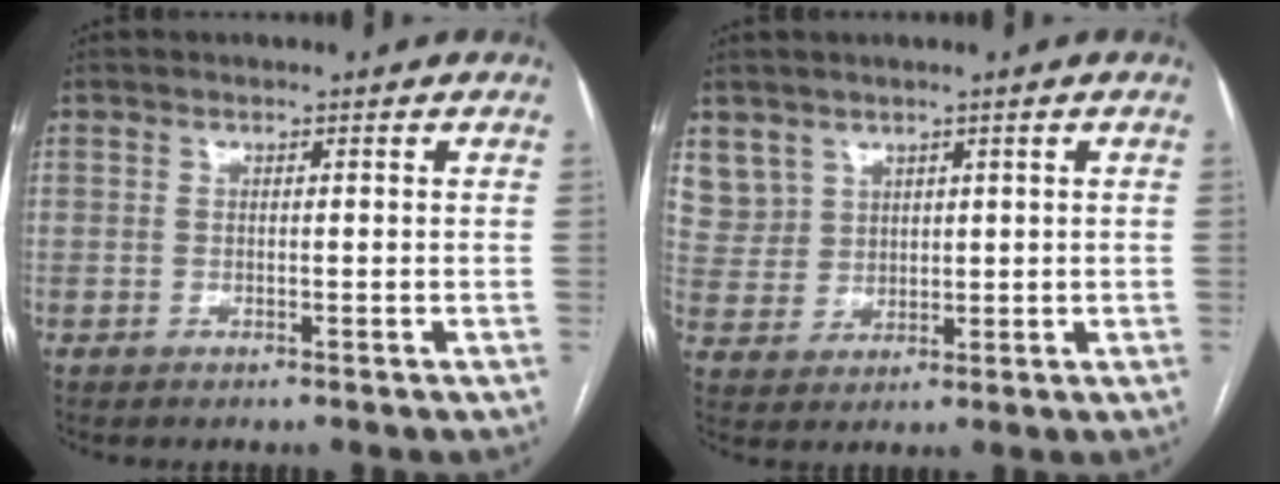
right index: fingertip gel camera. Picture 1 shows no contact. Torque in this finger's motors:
{"motor_torque": [-0.23, 0.31, 0.03, 0.00]}